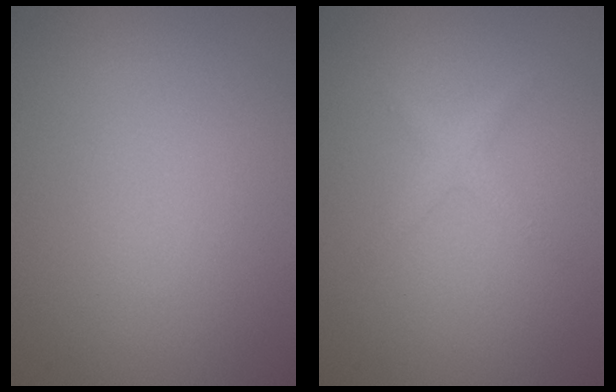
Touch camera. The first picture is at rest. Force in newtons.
{"total": 1.3, "press": 1.3, "slide": 0.1}